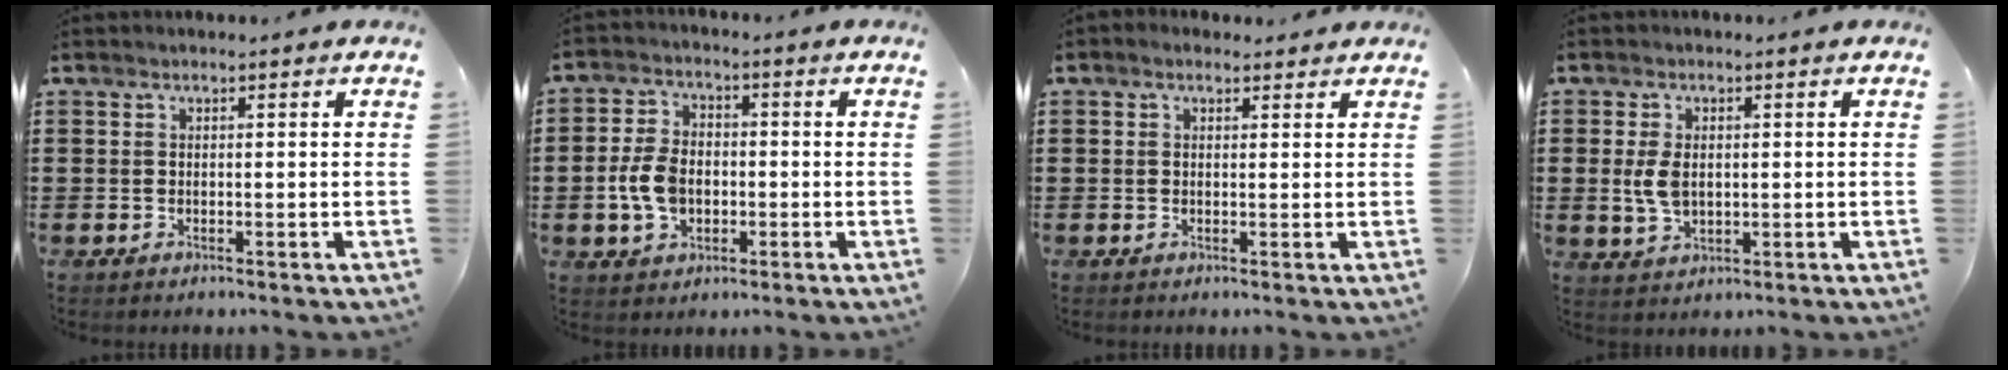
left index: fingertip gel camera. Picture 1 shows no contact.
{"total": 6.6, "force": [-1.2, 4.4, 4.8], "torque": [-0.122, 0.001, -0.029]}
{"total": 1.1, "force": [0.7, 0.7, 0.3], "torque": [-0.008, 0.007, 0.013]}
{"total": 4.5, "force": [0.3, 2.7, 3.6], "torque": [-0.095, -0.001, 0.000]}